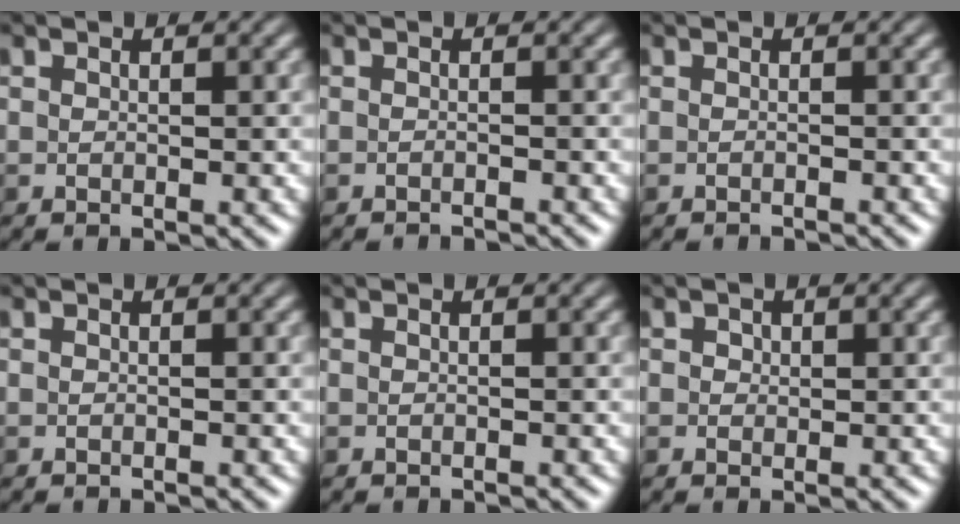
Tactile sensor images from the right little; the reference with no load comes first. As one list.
[{"total": 1.5, "force": [-1.4, 0.0, 0.3], "torque": [0.004, -0.004, -0.020]}, {"total": 1.2, "force": [-1.1, -0.1, 0.2], "torque": [0.002, -0.003, -0.016]}, {"total": 0.7, "force": [-0.7, 0.0, 0.0], "torque": [0.003, -0.006, -0.009]}, {"total": 0.7, "force": [-0.6, 0.0, 0.0], "torque": [0.002, -0.006, -0.010]}, {"total": 0.7, "force": [0.2, 0.6, 0.3], "torque": [-0.005, -0.002, 0.000]}]